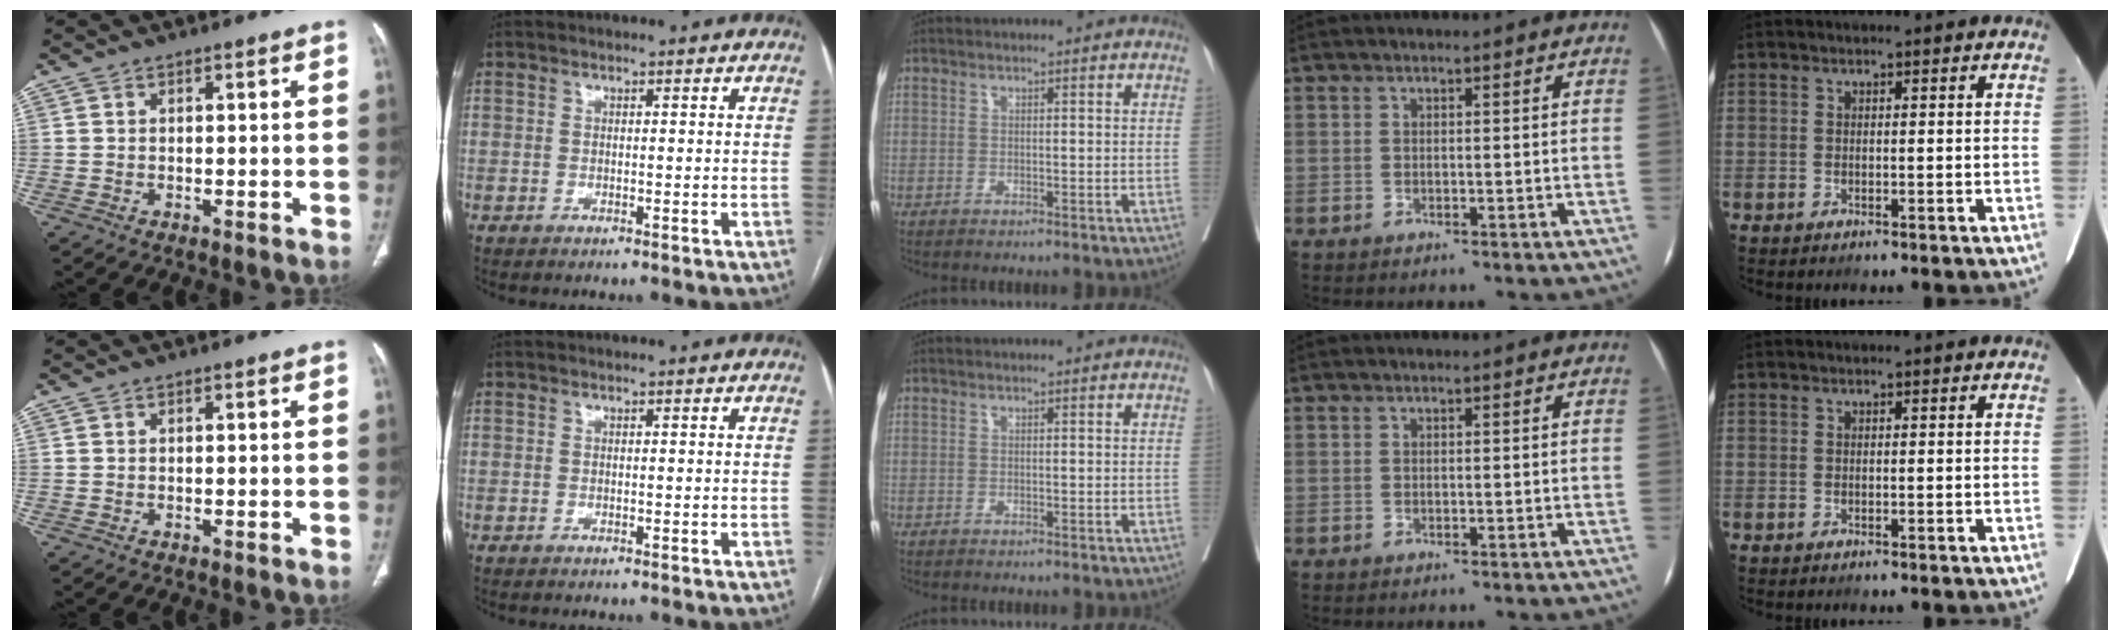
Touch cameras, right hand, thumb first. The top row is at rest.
{}